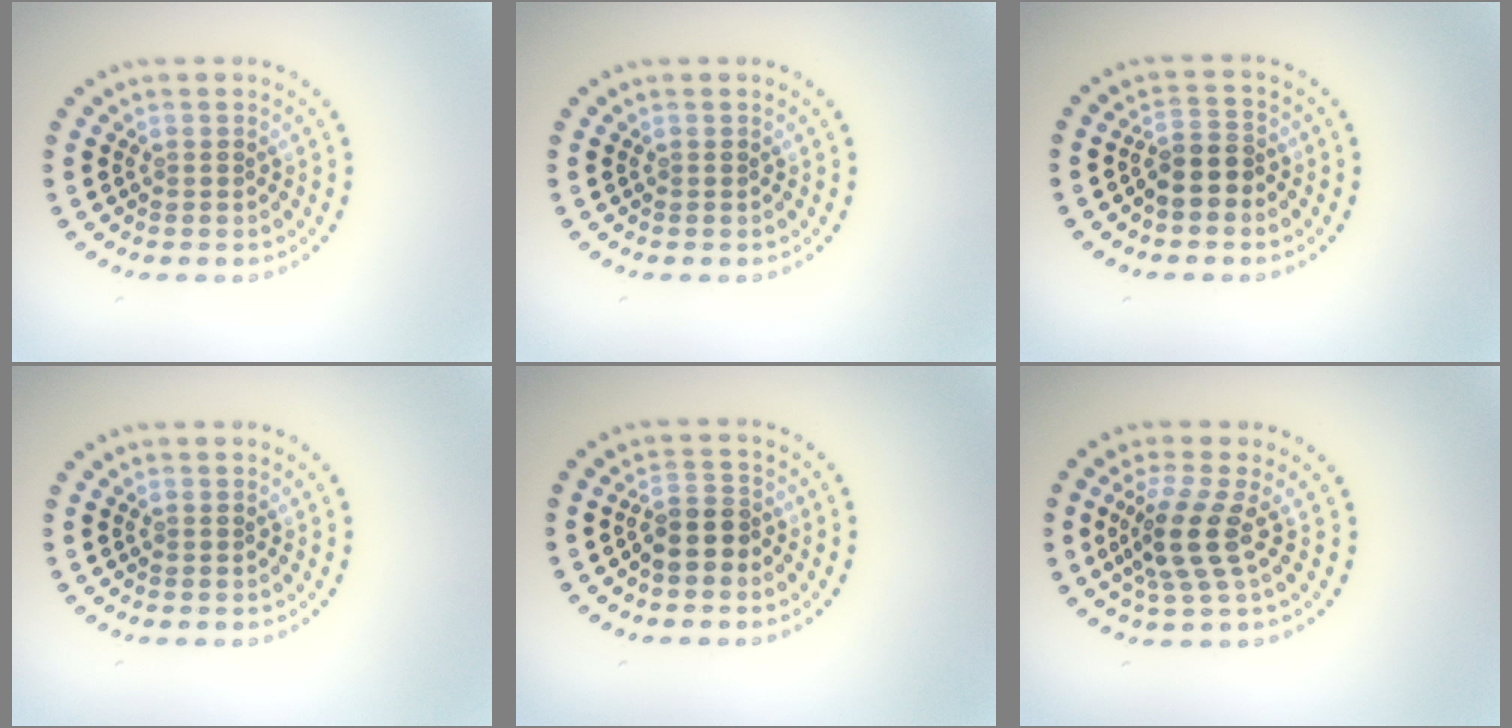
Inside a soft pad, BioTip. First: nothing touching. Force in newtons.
{"total": 0.0}
{"total": 2.7, "press": 2.3, "slide": 1.3}
{"total": 0.0}
{"total": 2.7, "press": 2.3, "slide": 1.3}
{"total": 3.8, "press": 2.9, "slide": 2.4}